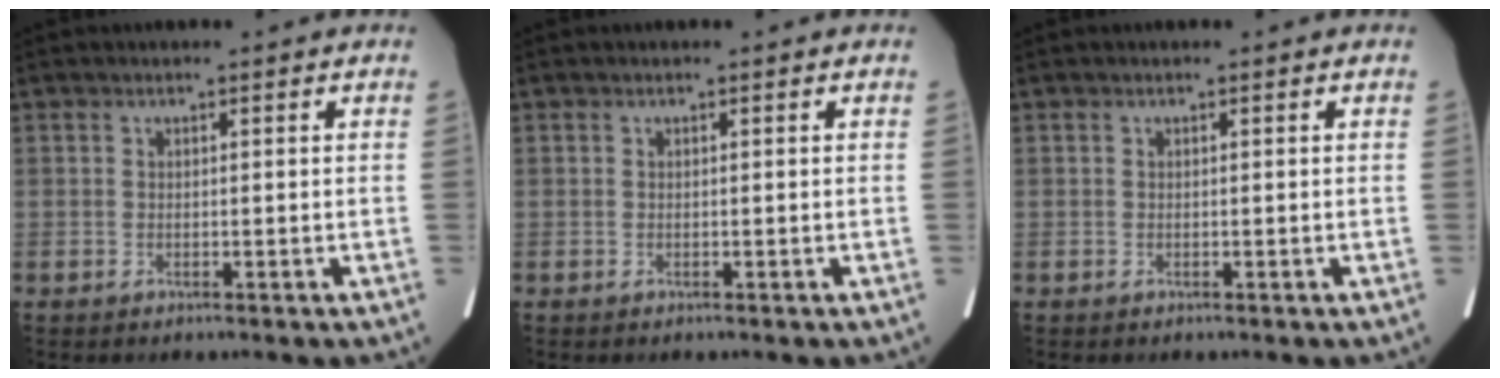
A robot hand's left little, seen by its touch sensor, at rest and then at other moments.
{"total": 0.0}
{"total": 0.0}